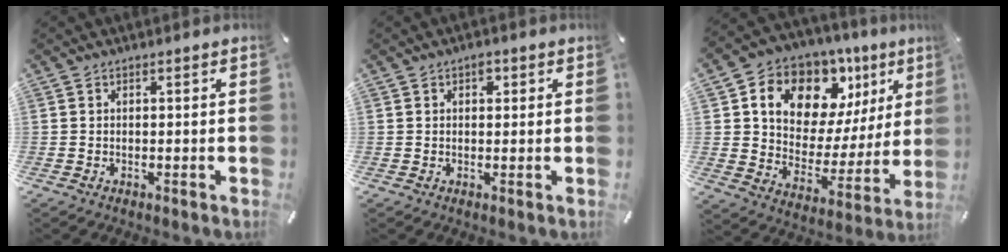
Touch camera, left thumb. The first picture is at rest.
{"total": 1.8, "force": [0.7, 1.2, 1.1], "torque": [-0.016, 0.002, 0.011]}
{"total": 14.3, "force": [9.1, 9.5, 5.6], "torque": [-0.095, -0.070, 0.161]}